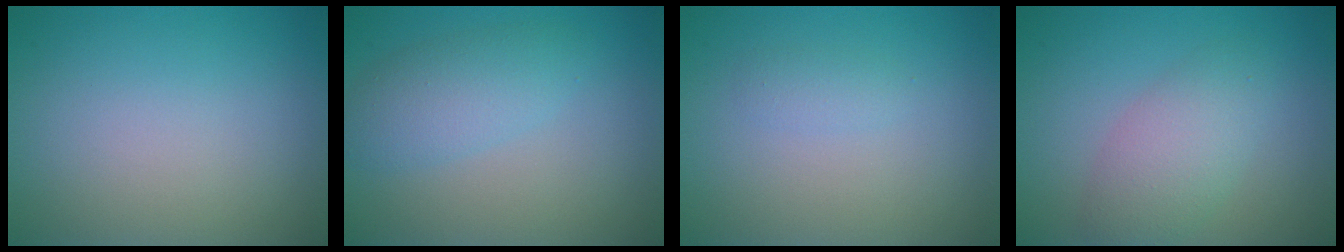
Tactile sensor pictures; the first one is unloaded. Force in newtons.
{"total": 3.3, "press": 3.3, "slide": 0.1}
{"total": 1.0, "press": 1.0, "slide": 0.1}
{"total": 3.7, "press": 3.7, "slide": 0.2}